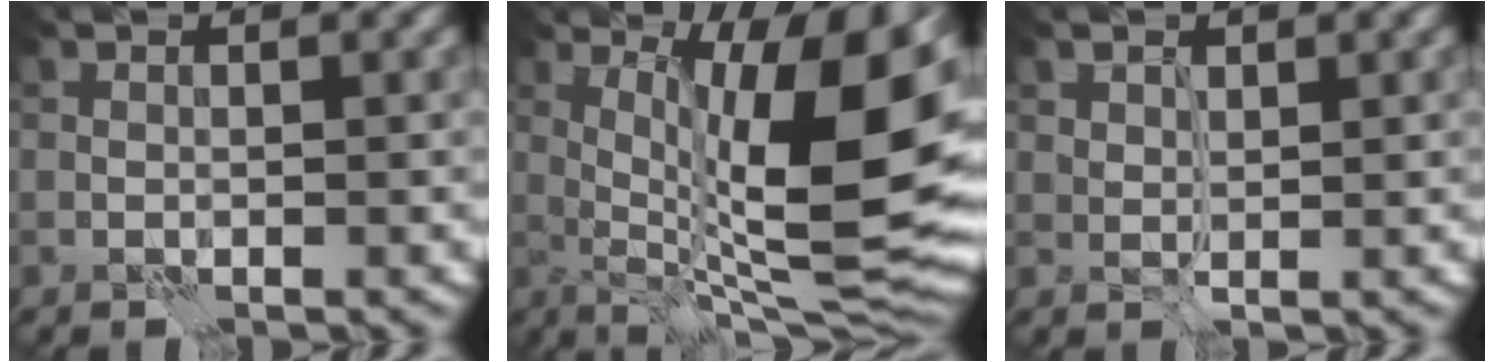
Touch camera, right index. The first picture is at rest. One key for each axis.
{"total": 16.5, "fx": 1.5, "fy": 5.1, "fz": 15.6, "tx": -0.197, "ty": 0.013, "tz": 0.031}
{"total": 1.1, "fx": 0.7, "fy": 0.7, "fz": 0.4, "tx": -0.007, "ty": -0.002, "tz": 0.016}